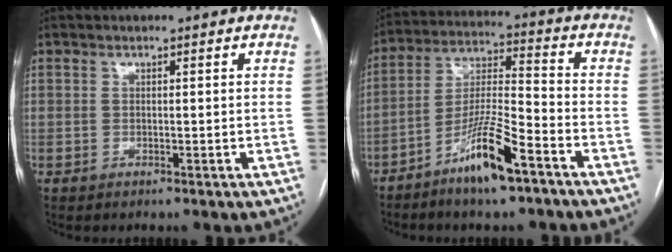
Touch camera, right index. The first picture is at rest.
{"total": 10.9, "force": [-6.7, 1.1, 8.6], "torque": [-0.168, -0.009, -0.126]}